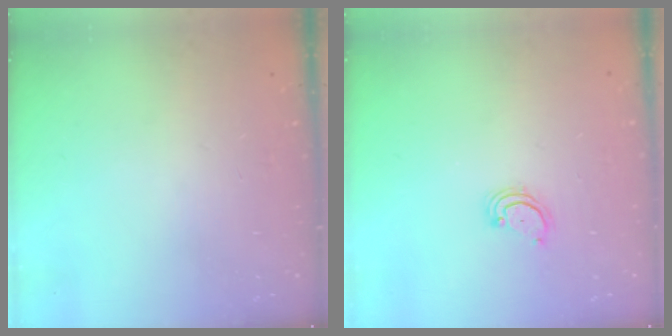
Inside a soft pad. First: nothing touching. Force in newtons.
{"total": 2.5, "press": 2.5, "slide": 0.3}